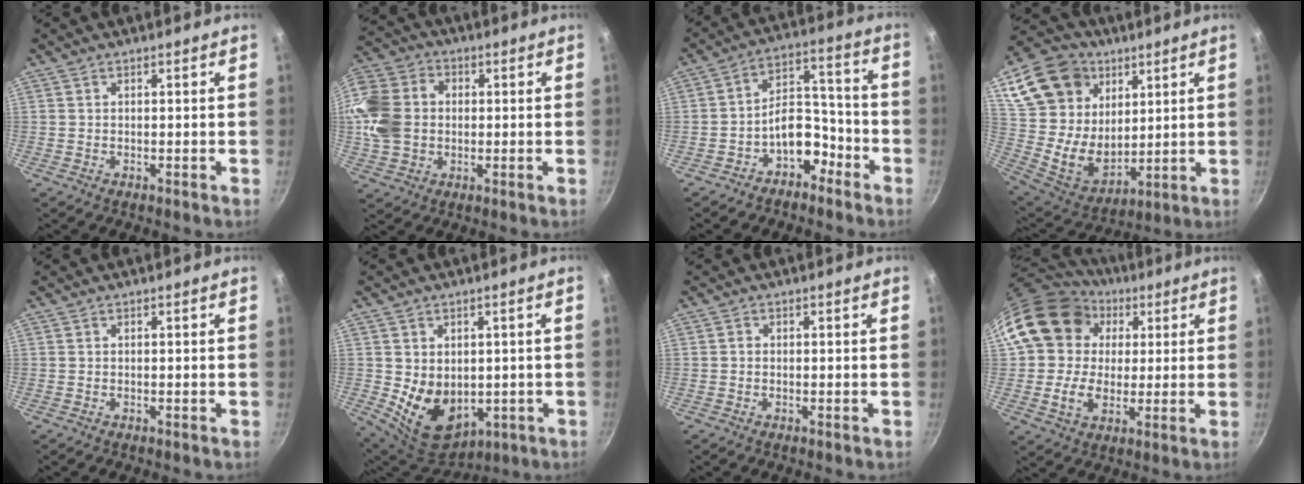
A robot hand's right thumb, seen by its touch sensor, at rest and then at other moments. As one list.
[{"total": 16.0, "force": [0.7, 12.9, 9.4], "torque": [-0.190, 0.024, 0.004]}, {"total": 9.6, "force": [-5.3, 6.0, 5.3], "torque": [-0.041, 0.079, -0.082]}, {"total": 22.5, "force": [10.1, 16.8, 11.0], "torque": [-0.188, -0.035, 0.197]}, {"total": 0.0}, {"total": 11.5, "force": [-0.4, 8.7, 7.6], "torque": [-0.102, -0.022, 0.021]}, {"total": 0.5, "force": [-0.1, 0.5, 0.2], "torque": [0.000, 0.003, -0.004]}, {"total": 17.5, "force": [4.5, 14.7, 8.5], "torque": [-0.133, 0.013, 0.073]}]